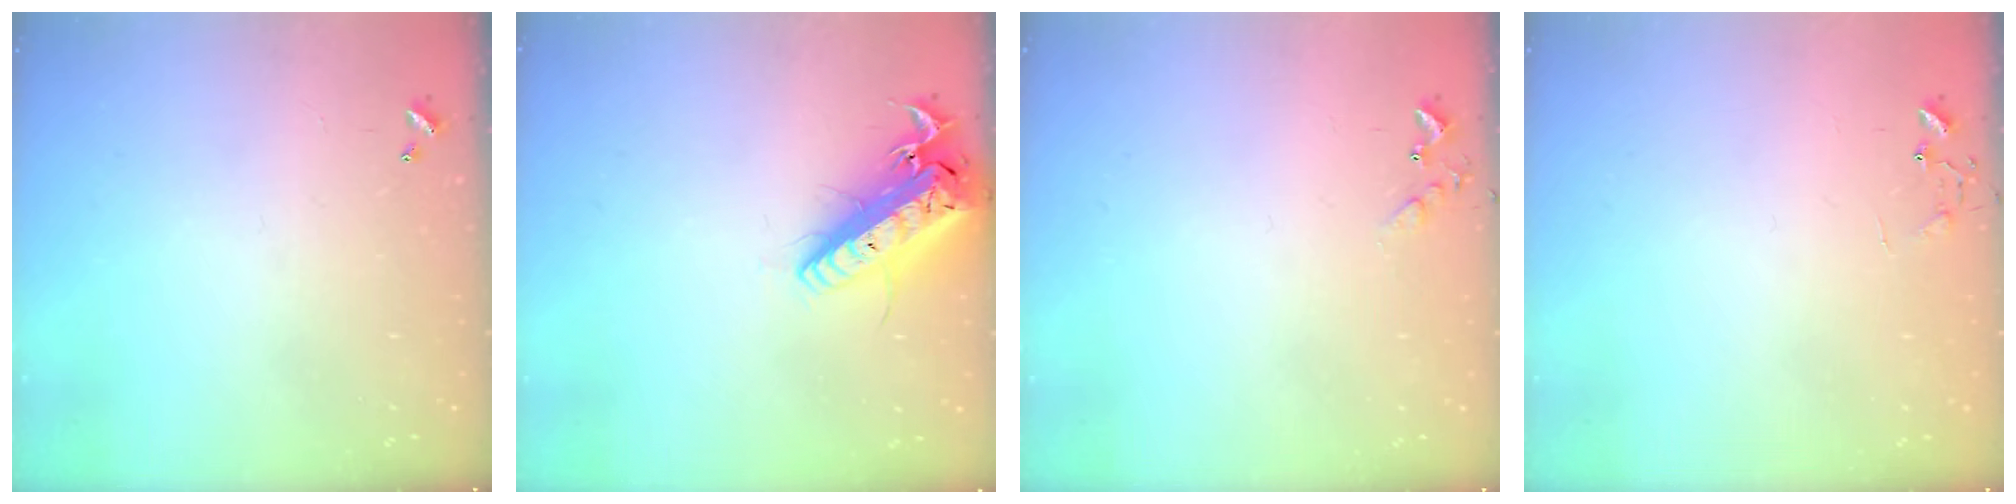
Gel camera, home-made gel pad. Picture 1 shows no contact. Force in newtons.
{"total": 18.3, "press": 17.9, "slide": 3.4}
{"total": 5.5, "press": 5.5, "slide": 0.6}
{"total": 5.3, "press": 5.2, "slide": 0.4}